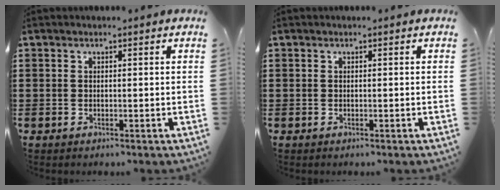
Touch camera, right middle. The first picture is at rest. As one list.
[{"total": 0.0}]